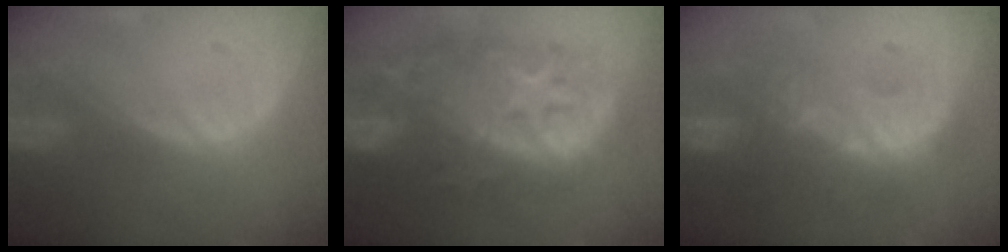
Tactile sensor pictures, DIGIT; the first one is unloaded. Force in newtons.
{"total": 12.6, "press": 12.6, "slide": 1.1}
{"total": 8.9, "press": 8.5, "slide": 2.6}